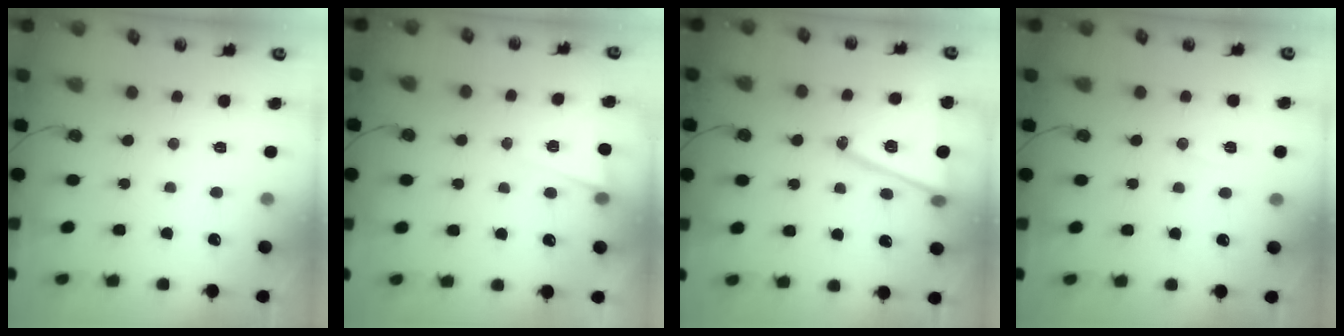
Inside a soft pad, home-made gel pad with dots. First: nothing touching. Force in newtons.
{"total": 4.9, "press": 3.3, "slide": 3.5}
{"total": 14.8, "press": 14.3, "slide": 3.9}
{"total": 5.0, "press": 4.2, "slide": 2.7}